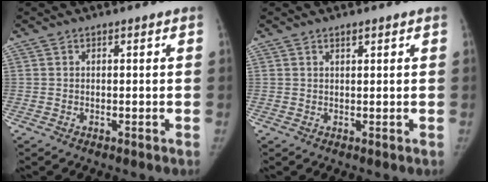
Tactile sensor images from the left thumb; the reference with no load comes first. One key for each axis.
{"total": 1.0, "fx": 0.8, "fy": 0.3, "fz": 0.5, "tx": -0.007, "ty": -0.005, "tz": 0.014}